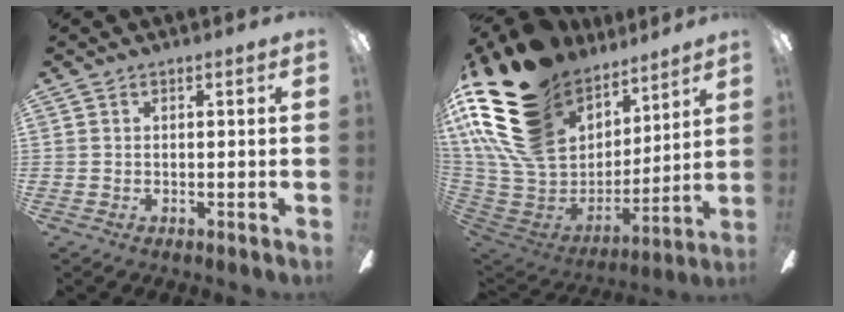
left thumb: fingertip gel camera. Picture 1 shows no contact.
{"total": 27.4, "force": [14.3, 17.9, 15.0], "torque": [-0.297, -0.094, 0.294]}